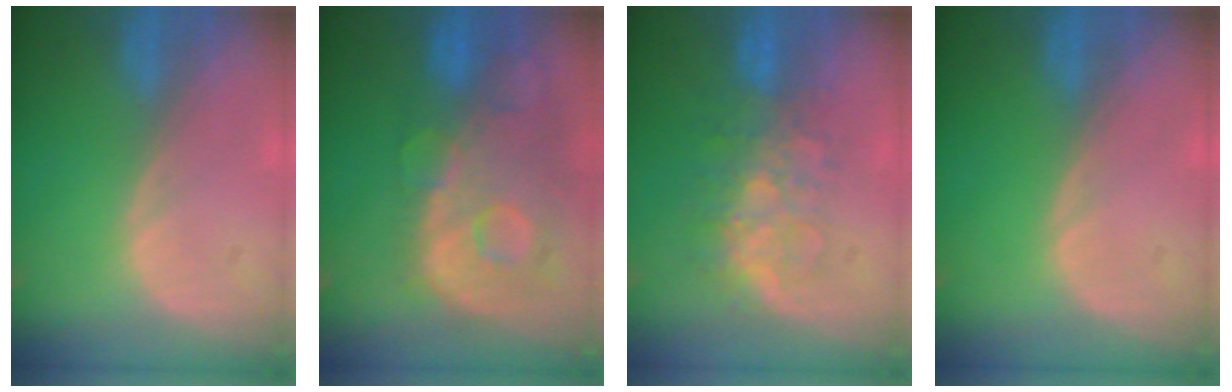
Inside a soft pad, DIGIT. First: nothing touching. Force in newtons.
{"total": 12.9, "press": 10.6, "slide": 7.3}
{"total": 8.0, "press": 7.3, "slide": 3.2}
{"total": 0.0}